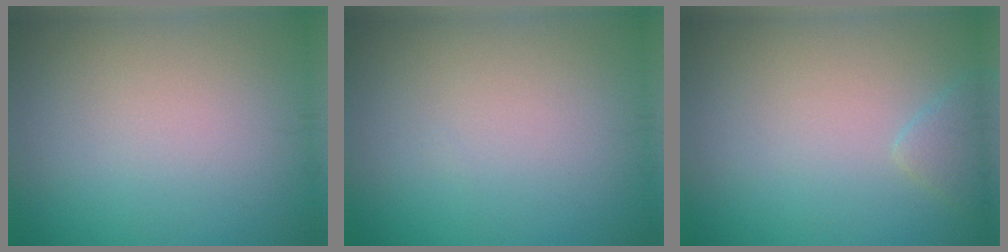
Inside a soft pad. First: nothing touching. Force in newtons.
{"total": 0.0}
{"total": 1.4, "press": 1.4, "slide": 0.2}